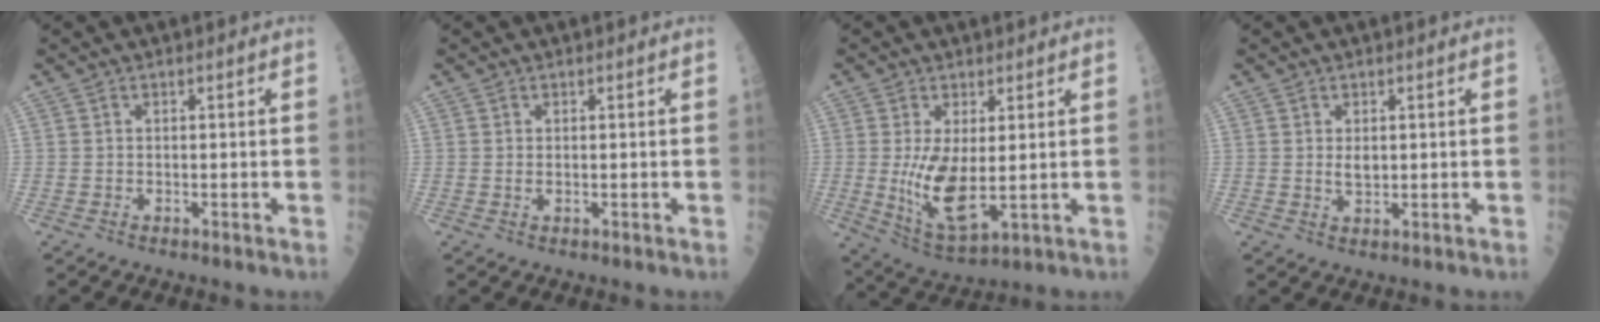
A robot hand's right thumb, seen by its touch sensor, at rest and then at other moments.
{"total": 0.7, "force": [0.1, 0.3, 0.6], "torque": [-0.014, -0.003, 0.005]}
{"total": 10.1, "force": [0.3, 4.2, 9.2], "torque": [-0.176, -0.027, 0.022]}
{"total": 2.1, "force": [0.5, 1.2, 1.7], "torque": [-0.024, -0.006, 0.010]}